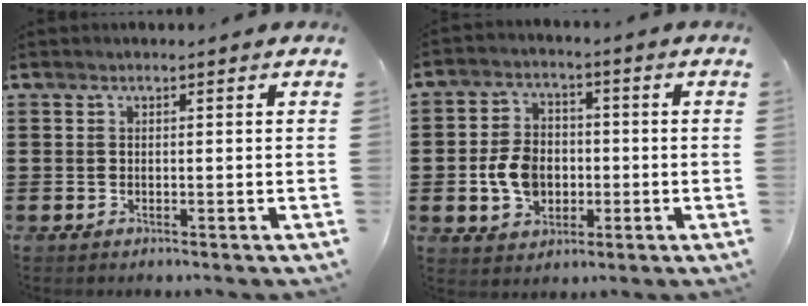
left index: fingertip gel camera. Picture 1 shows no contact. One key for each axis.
{"total": 7.3, "fx": -1.2, "fy": 5.5, "fz": 4.6, "tx": -0.104, "ty": 0.007, "tz": -0.026}